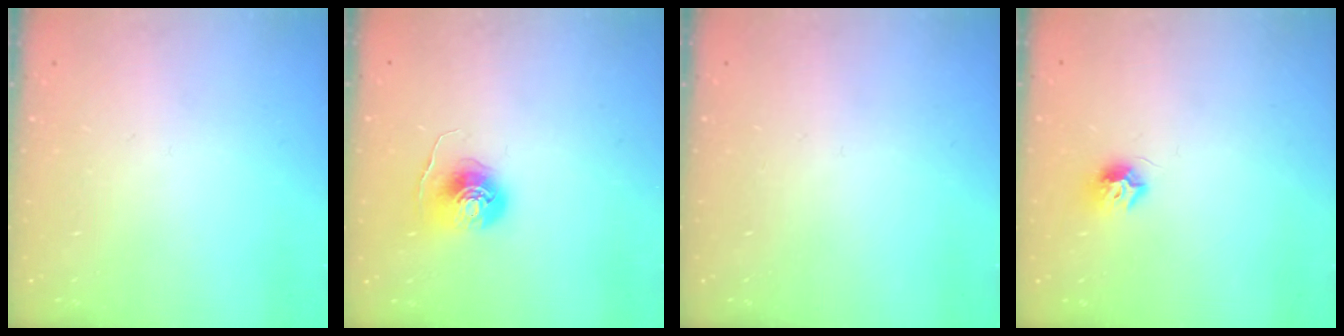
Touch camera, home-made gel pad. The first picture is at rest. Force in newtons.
{"total": 7.7, "press": 7.7, "slide": 0.4}
{"total": 0.0}
{"total": 7.6, "press": 7.6, "slide": 0.4}